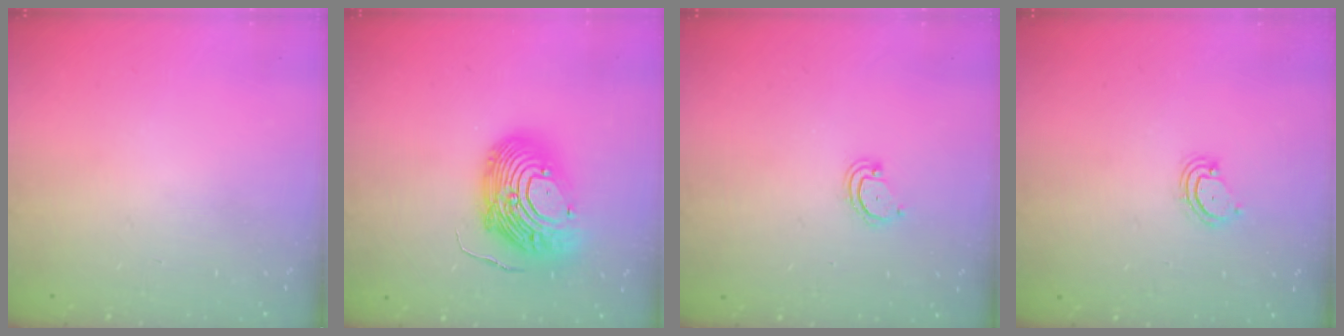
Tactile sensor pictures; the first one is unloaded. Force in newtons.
{"total": 18.0, "press": 17.9, "slide": 1.9}
{"total": 2.5, "press": 2.5, "slide": 0.2}
{"total": 3.8, "press": 3.8, "slide": 0.5}